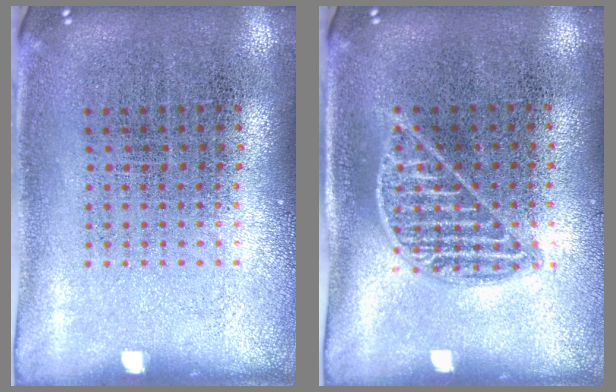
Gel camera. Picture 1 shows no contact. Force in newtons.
{"total": 0.9, "press": 0.9, "slide": 0.3}